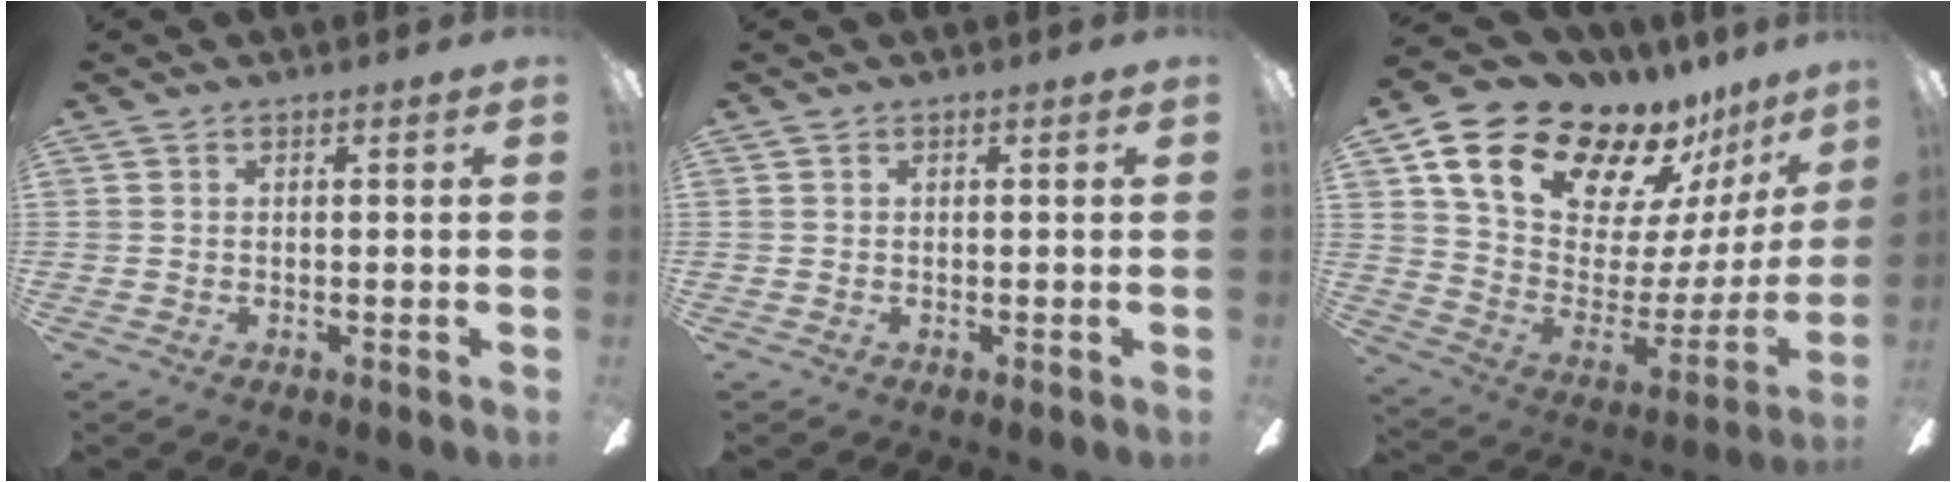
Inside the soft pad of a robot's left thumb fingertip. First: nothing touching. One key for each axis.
{"total": 0.0}
{"total": 20.4, "fx": 16.3, "fy": 9.0, "fz": 8.3, "tx": -0.148, "ty": -0.124, "tz": 0.303}